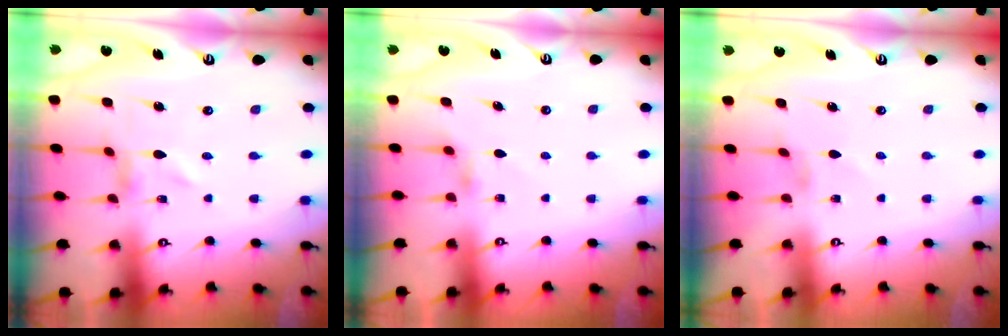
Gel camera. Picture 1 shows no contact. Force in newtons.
{"total": 2.7, "press": 2.7, "slide": 0.5}
{"total": 0.5, "press": 0.4, "slide": 0.3}